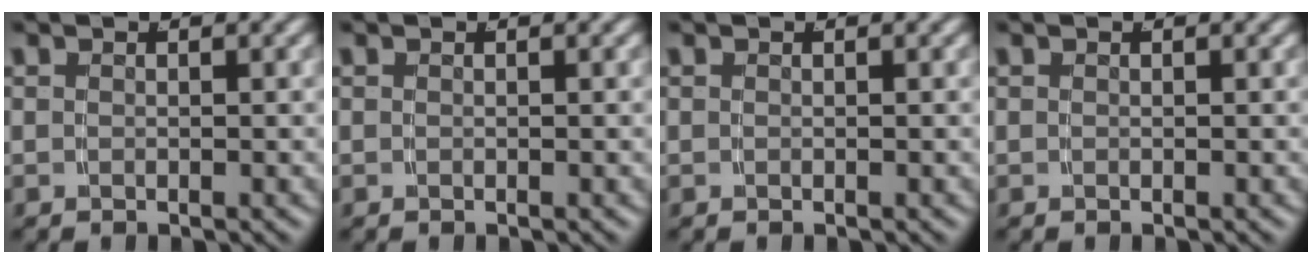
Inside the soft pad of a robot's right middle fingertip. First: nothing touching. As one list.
[{"total": 0.0}, {"total": 0.0}, {"total": 0.0}]